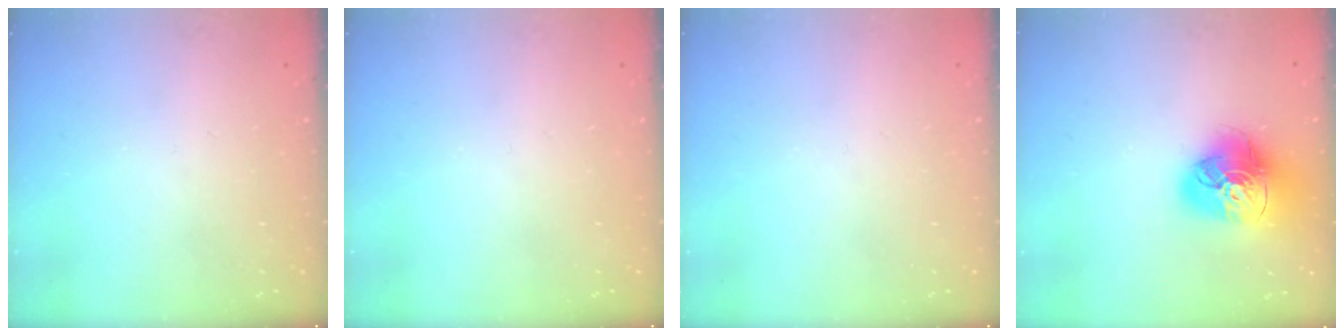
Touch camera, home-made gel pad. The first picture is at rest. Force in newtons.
{"total": 0.0}
{"total": 0.0}
{"total": 18.0, "press": 17.9, "slide": 2.0}